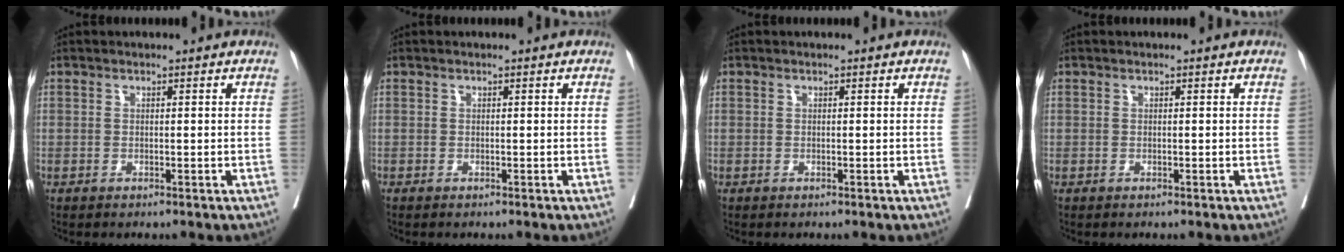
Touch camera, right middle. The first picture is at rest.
{"total": 0.0}
{"total": 0.0}
{"total": 0.0}